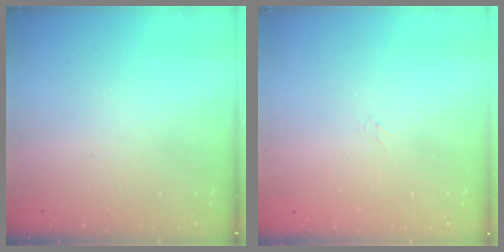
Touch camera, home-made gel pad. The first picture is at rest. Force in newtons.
{"total": 1.5, "press": 1.4, "slide": 0.3}